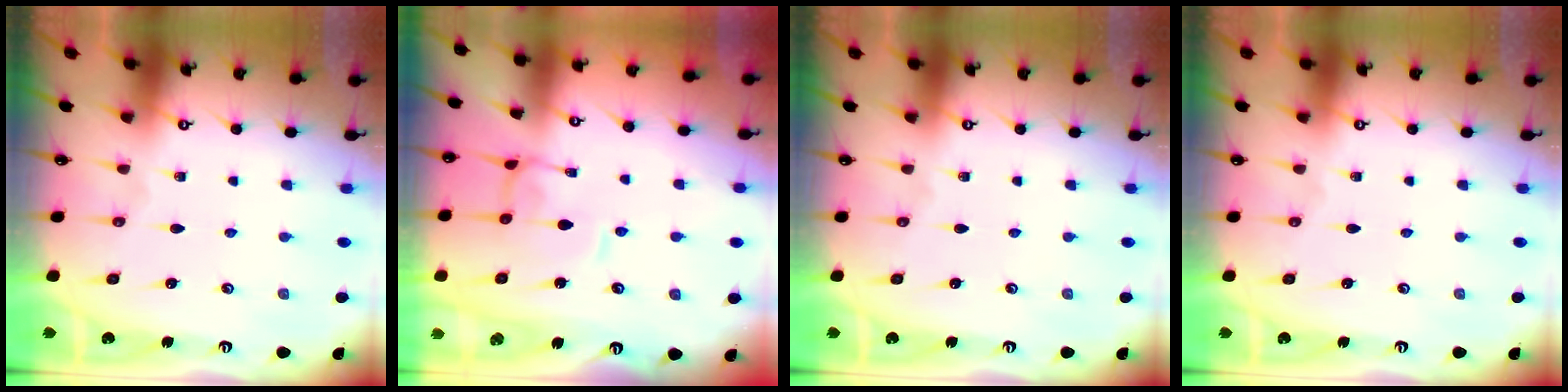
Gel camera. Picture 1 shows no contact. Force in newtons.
{"total": 0.0}
{"total": 0.0}
{"total": 0.0}